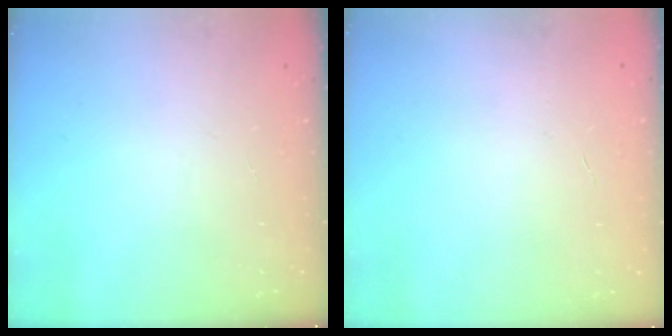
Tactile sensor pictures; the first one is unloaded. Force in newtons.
{"total": 0.0}